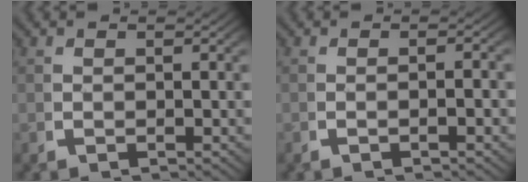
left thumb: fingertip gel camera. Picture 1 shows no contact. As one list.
[{"total": 1.3, "force": [-0.5, -0.1, 1.2], "torque": [-0.022, 0.006, -0.011]}]